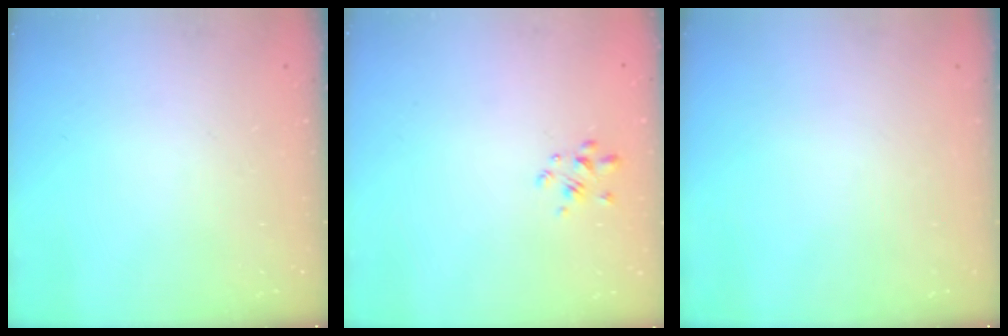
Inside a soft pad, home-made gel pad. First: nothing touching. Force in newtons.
{"total": 2.7, "press": 2.4, "slide": 1.2}
{"total": 0.0}